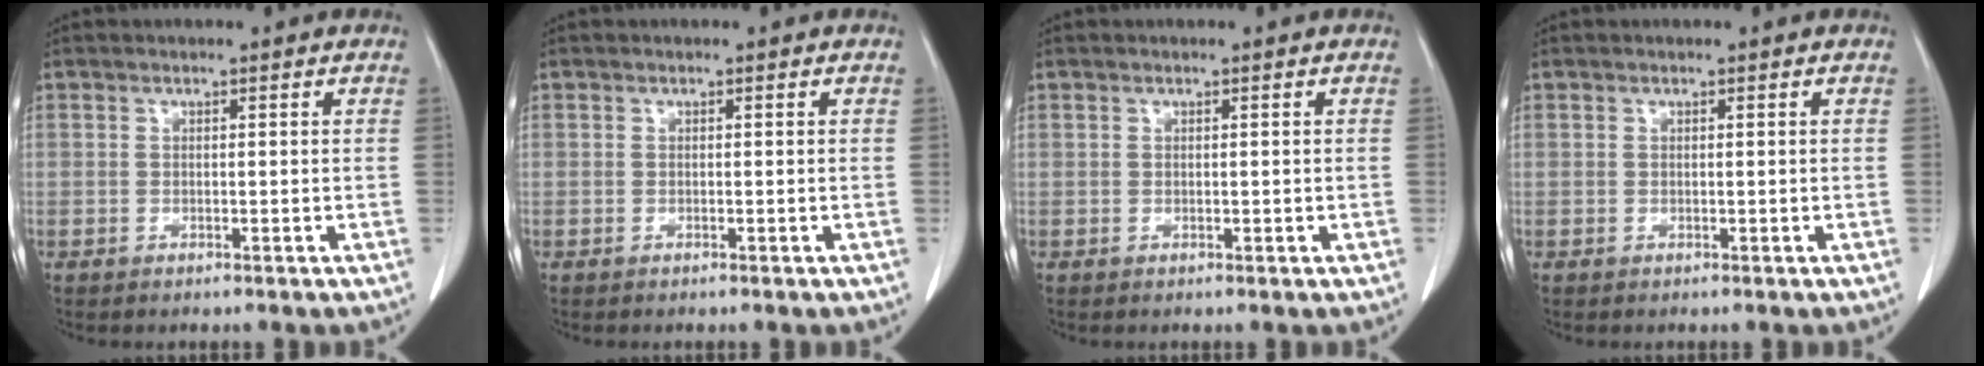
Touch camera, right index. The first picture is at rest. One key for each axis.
{"total": 0.0}
{"total": 0.0}
{"total": 0.0}